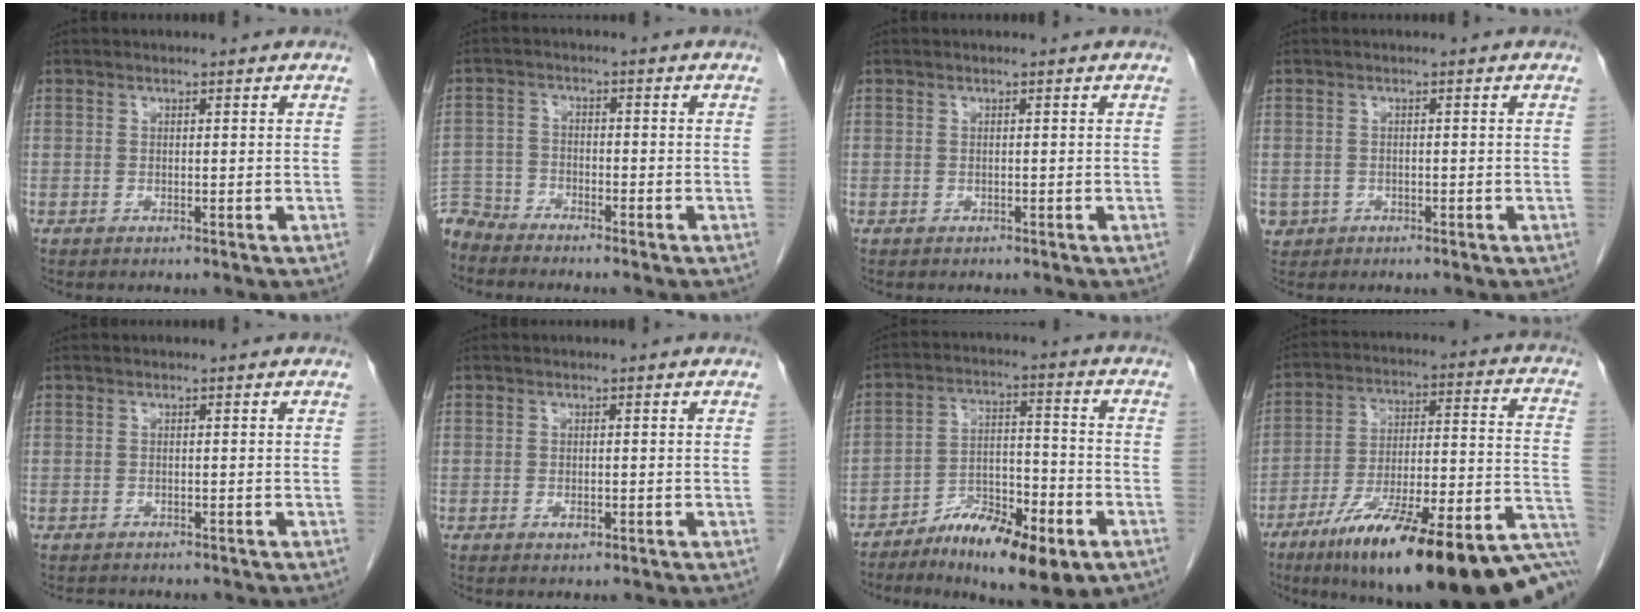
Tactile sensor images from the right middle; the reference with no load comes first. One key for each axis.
{"total": 5.7, "fx": -5.6, "fy": 1.2, "fz": 0.0, "tx": 0.004, "ty": -0.003, "tz": -0.111}
{"total": 0.0}
{"total": 2.1, "fx": -0.9, "fy": 1.9, "fz": 0.1, "tx": -0.003, "ty": 0.006, "tz": -0.012}
{"total": 2.2, "fx": -2.0, "fy": 0.9, "fz": 0.4, "tx": -0.010, "ty": -0.004, "tz": -0.027}
{"total": 1.0, "fx": -0.5, "fy": 0.5, "fz": 0.7, "tx": -0.013, "ty": 0.000, "tz": -0.006}
{"total": 13.2, "fx": -7.8, "fy": 4.0, "fz": 9.8, "tx": -0.156, "ty": 0.006, "tz": -0.123}
{"total": 28.1, "fx": -17.6, "fy": 4.7, "fz": 21.3, "tx": -0.237, "ty": 0.013, "tz": -0.276}